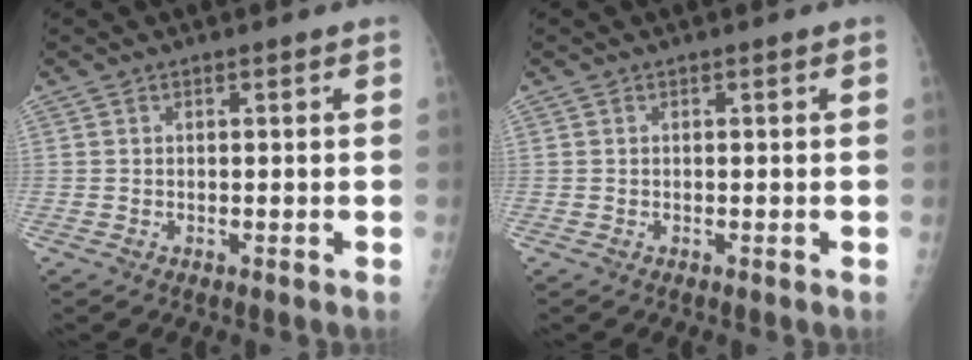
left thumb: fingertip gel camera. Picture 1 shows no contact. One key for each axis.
{"total": 0.0}